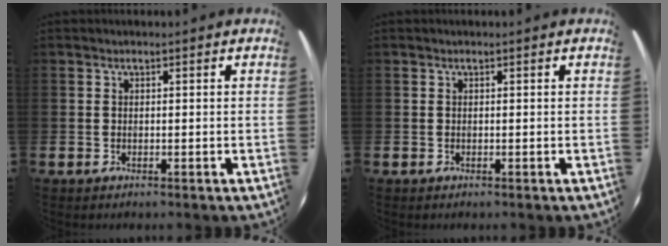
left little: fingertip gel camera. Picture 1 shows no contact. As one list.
[{"total": 0.0}]